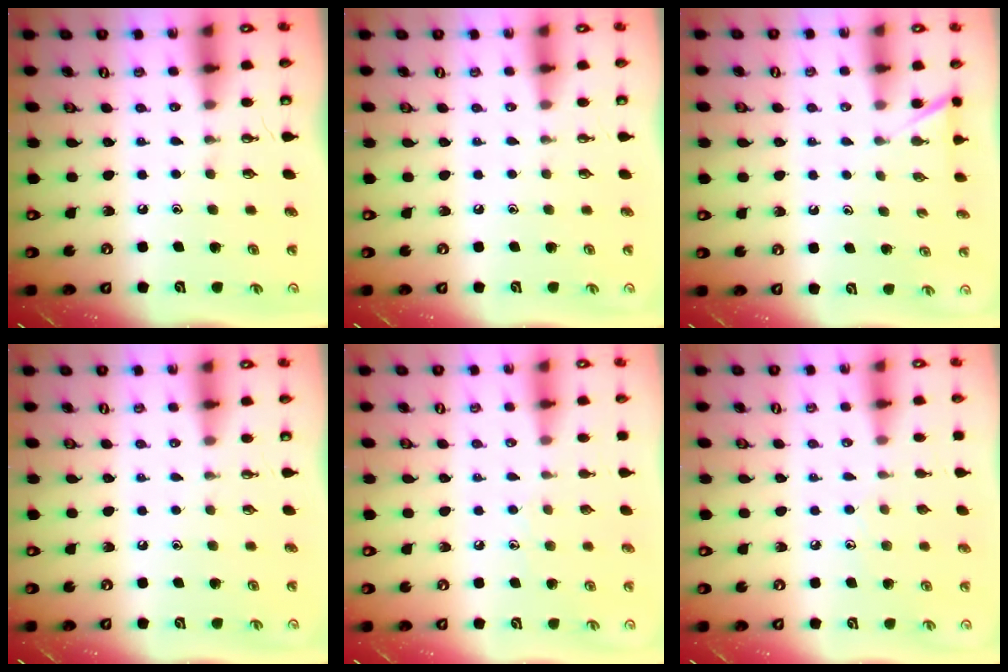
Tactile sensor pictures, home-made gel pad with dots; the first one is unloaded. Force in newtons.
{"total": 0.0}
{"total": 2.4, "press": 2.4, "slide": 0.2}
{"total": 0.0}
{"total": 5.6, "press": 5.5, "slide": 0.7}
{"total": 5.0, "press": 4.9, "slide": 0.5}